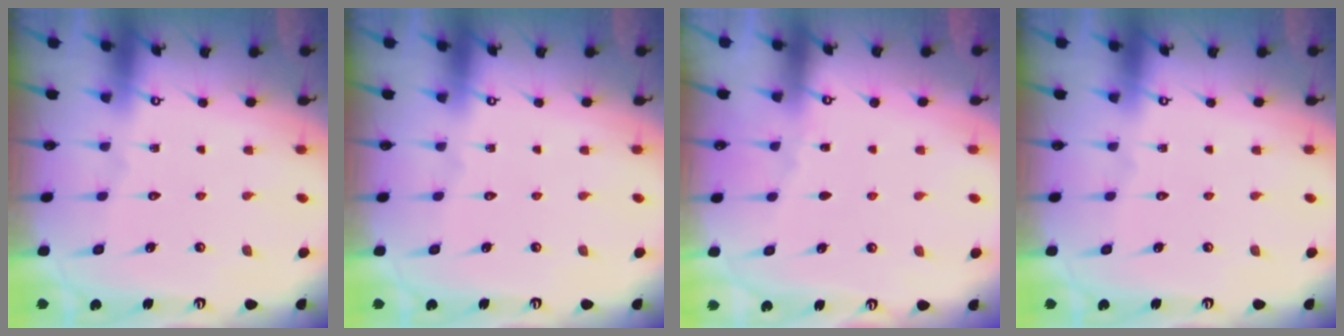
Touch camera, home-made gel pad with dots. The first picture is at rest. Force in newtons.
{"total": 0.0}
{"total": 2.6, "press": 2.6, "slide": 0.3}
{"total": 0.0}